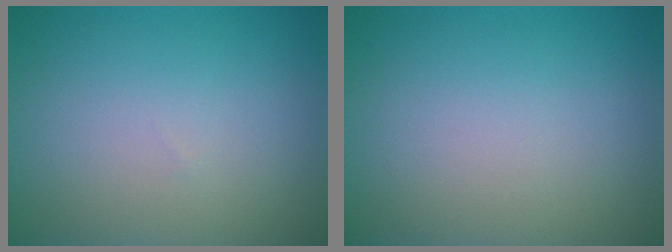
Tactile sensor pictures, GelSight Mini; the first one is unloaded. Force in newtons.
{"total": 0.0}